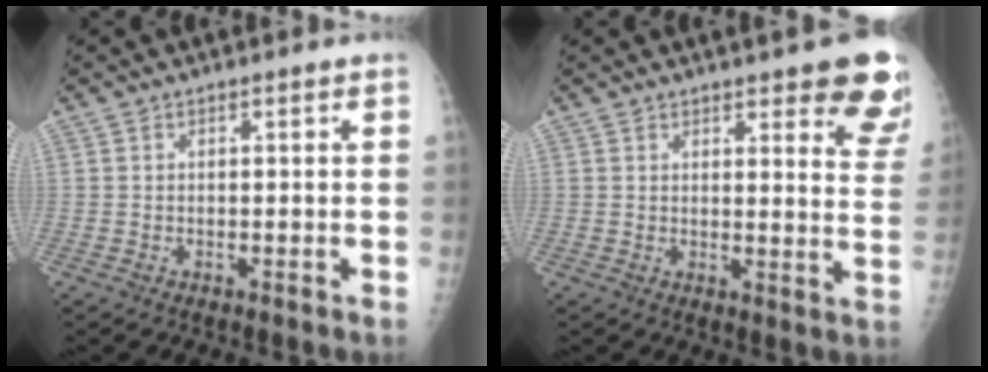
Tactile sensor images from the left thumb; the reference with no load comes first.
{"total": 11.8, "force": [8.1, 3.5, 7.8], "torque": [-0.049, -0.043, 0.082]}